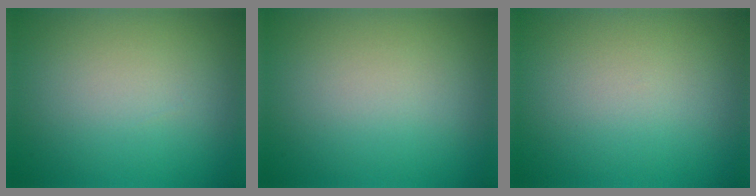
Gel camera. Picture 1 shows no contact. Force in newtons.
{"total": 0.0}
{"total": 0.0}